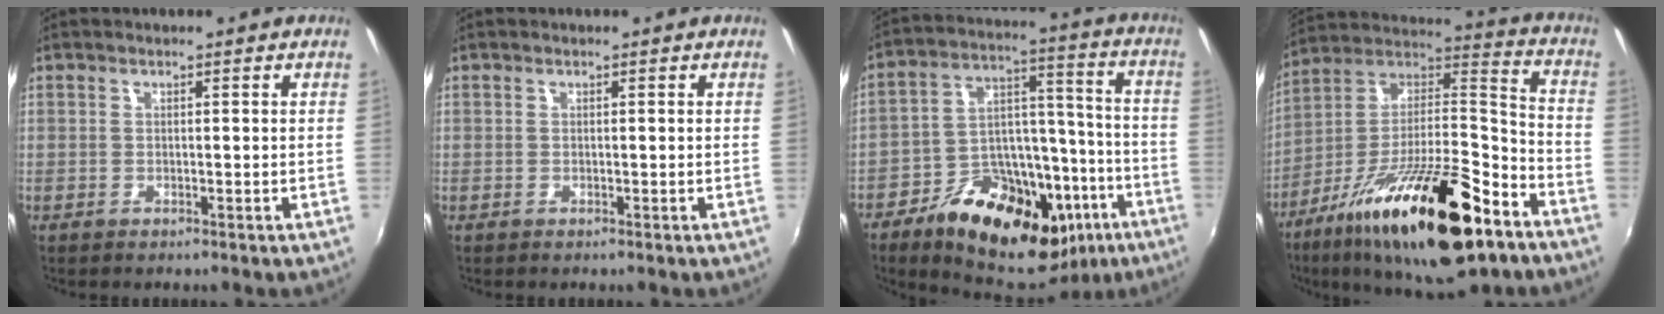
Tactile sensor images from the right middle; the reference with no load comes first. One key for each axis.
{"total": 0.0}
{"total": 25.4, "fx": -14.0, "fy": 13.6, "fz": 16.3, "tx": -0.279, "ty": 0.023, "tz": -0.195}
{"total": 27.5, "fx": -15.7, "fy": 8.8, "fz": 20.9, "tx": -0.350, "ty": -0.011, "tz": -0.255}